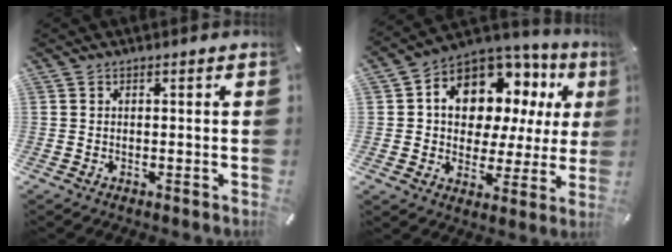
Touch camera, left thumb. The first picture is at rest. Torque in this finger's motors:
{"motor_torque": [2.50, 2.51, 1.53, -1.25, 0.19]}